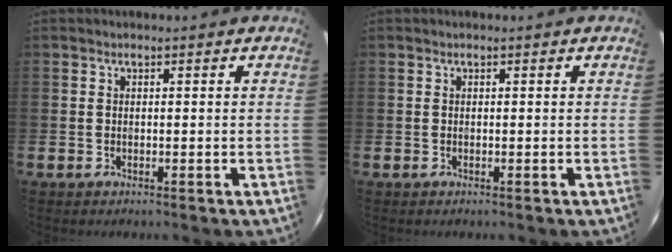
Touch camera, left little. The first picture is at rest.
{"total": 0.0}